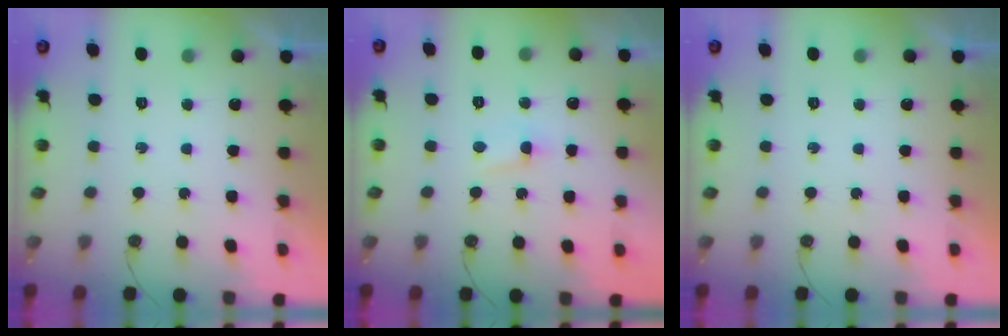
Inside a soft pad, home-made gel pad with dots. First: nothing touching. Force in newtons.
{"total": 2.8, "press": 2.8, "slide": 0.2}
{"total": 0.0}